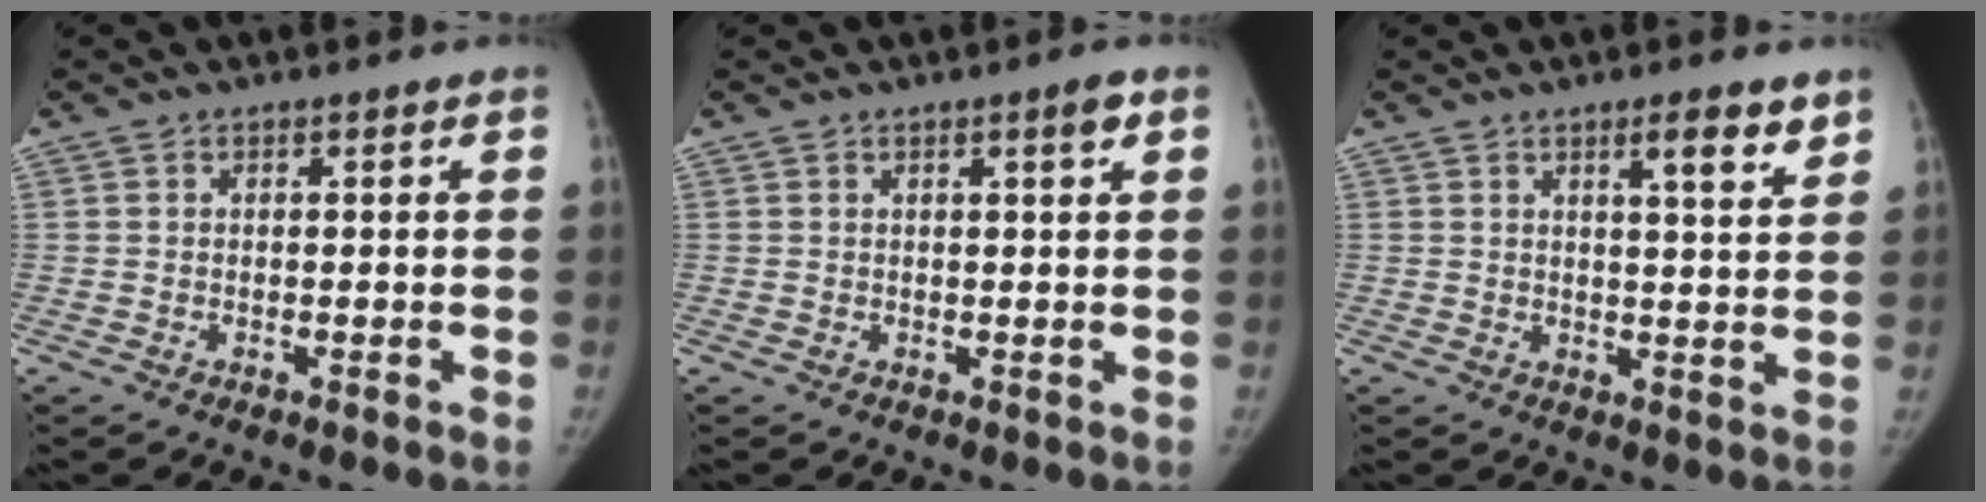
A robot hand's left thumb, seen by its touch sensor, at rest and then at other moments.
{"total": 1.9, "force": [0.9, 0.1, 1.6], "torque": [-0.022, -0.003, 0.014]}
{"total": 5.7, "force": [3.6, 0.9, 4.3], "torque": [-0.055, -0.024, 0.052]}